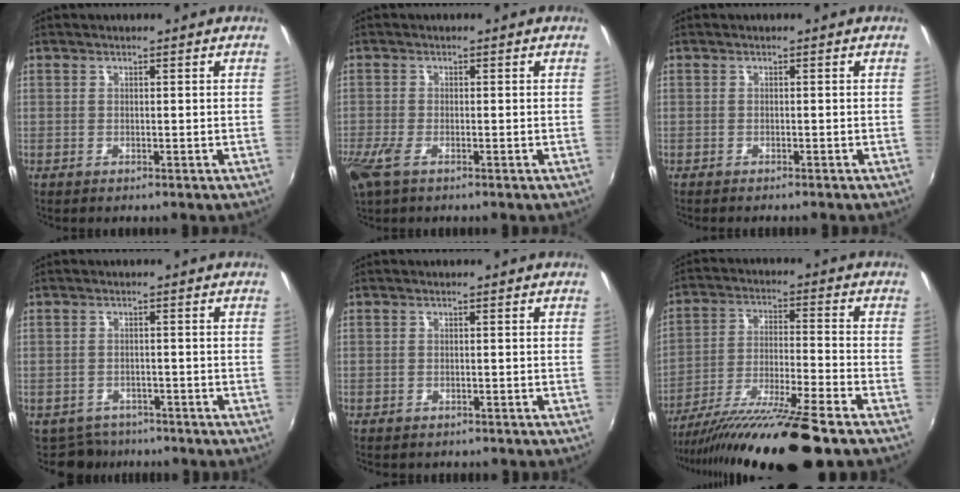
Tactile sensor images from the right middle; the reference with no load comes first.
{"total": 4.4, "force": [-2.5, 1.5, 3.4], "torque": [-0.080, -0.016, -0.046]}
{"total": 0.8, "force": [-0.8, -0.1, 0.2], "torque": [-0.005, -0.005, -0.015]}
{"total": 5.2, "force": [-4.5, 2.6, 0.4], "torque": [-0.022, -0.007, -0.069]}
{"total": 1.9, "force": [-1.7, 0.6, 0.5], "torque": [-0.014, -0.011, -0.024]}
{"total": 18.2, "force": [-14.5, -0.7, 11.0], "torque": [-0.206, -0.044, -0.247]}